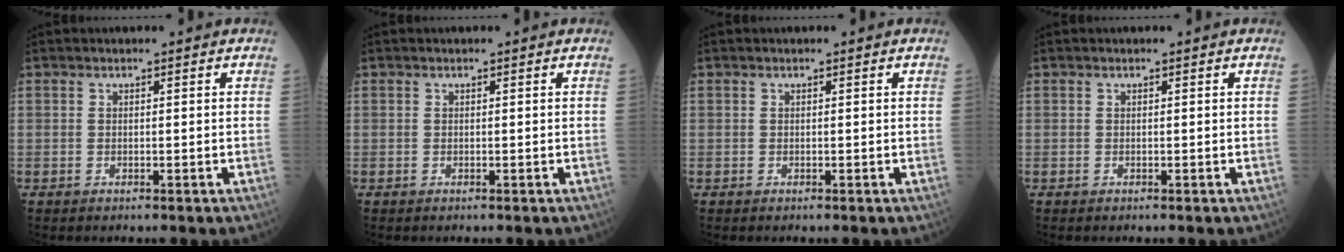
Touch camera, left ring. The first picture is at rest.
{"total": 0.0}
{"total": 0.0}
{"total": 0.0}